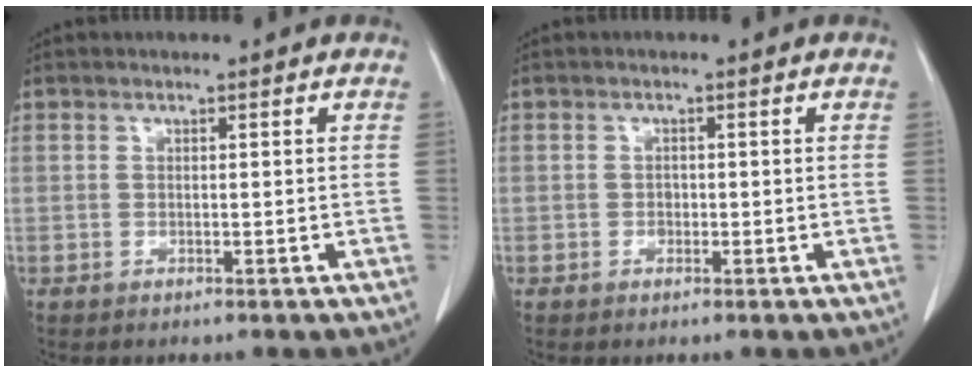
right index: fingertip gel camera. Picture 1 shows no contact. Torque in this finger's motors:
{"motor_torque": [0.00, -0.03, -0.01, 0.00]}